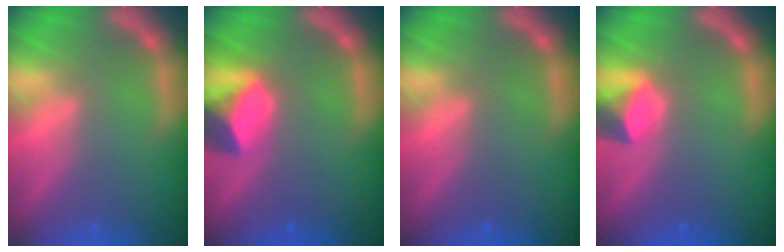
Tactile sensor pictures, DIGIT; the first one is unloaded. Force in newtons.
{"total": 4.9}
{"total": 0.0}
{"total": 3.0}